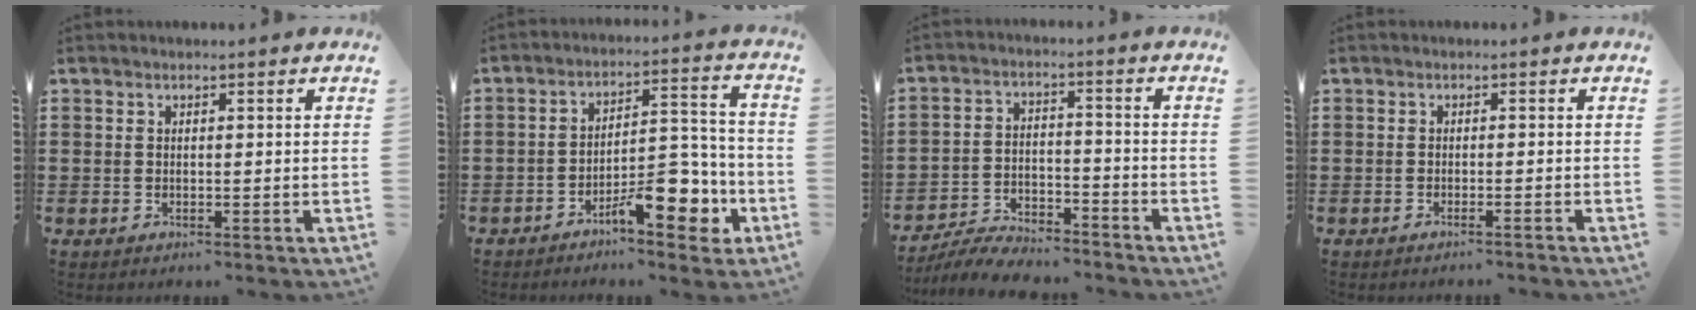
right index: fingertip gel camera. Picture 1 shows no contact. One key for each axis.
{"total": 10.3, "fx": -5.9, "fy": 3.9, "fz": 7.4, "tx": -0.084, "ty": 0.011, "tz": -0.101}
{"total": 6.6, "fx": -6.4, "fy": 0.9, "fz": 1.1, "tx": -0.020, "ty": 0.013, "tz": -0.125}
{"total": 1.2, "fx": -1.0, "fy": -0.4, "fz": 0.5, "tx": -0.010, "ty": -0.001, "tz": -0.020}